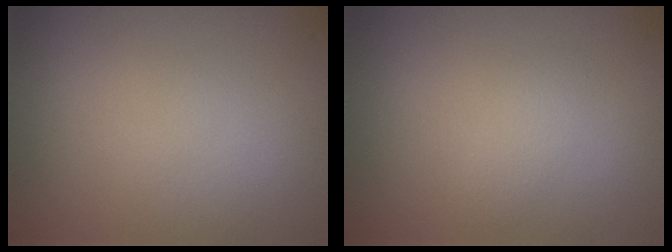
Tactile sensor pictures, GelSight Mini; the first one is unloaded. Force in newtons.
{"total": 1.1, "press": 1.1, "slide": 0.1}